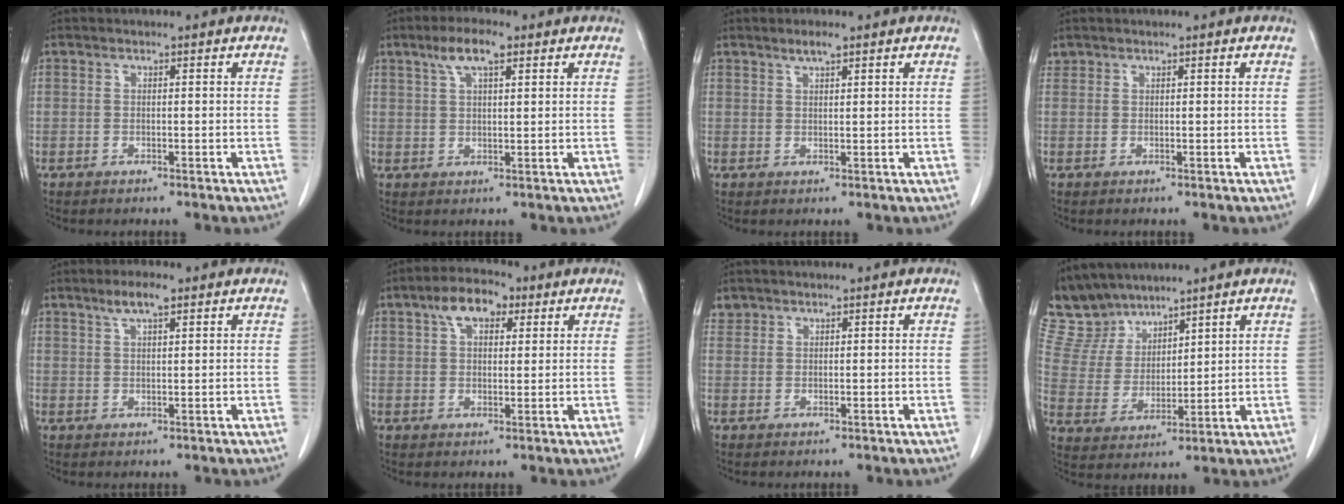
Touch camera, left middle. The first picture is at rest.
{"total": 5.3, "force": [3.1, 1.3, 4.1], "torque": [-0.083, 0.011, 0.057]}
{"total": 1.9, "force": [1.5, 0.2, 1.2], "torque": [-0.026, 0.001, 0.028]}
{"total": 0.8, "force": [0.7, 0.4, -0.1], "torque": [0.001, 0.011, 0.015]}
{"total": 3.8, "force": [2.5, 0.7, 2.7], "torque": [-0.055, 0.006, 0.047]}
{"total": 6.6, "force": [3.3, 3.3, 4.6], "torque": [-0.081, 0.022, 0.055]}
{"total": 1.3, "force": [1.1, 0.7, -0.2], "torque": [0.008, 0.007, 0.021]}
{"total": 8.7, "force": [8.0, 3.3, 0.9], "torque": [-0.035, 0.015, 0.174]}